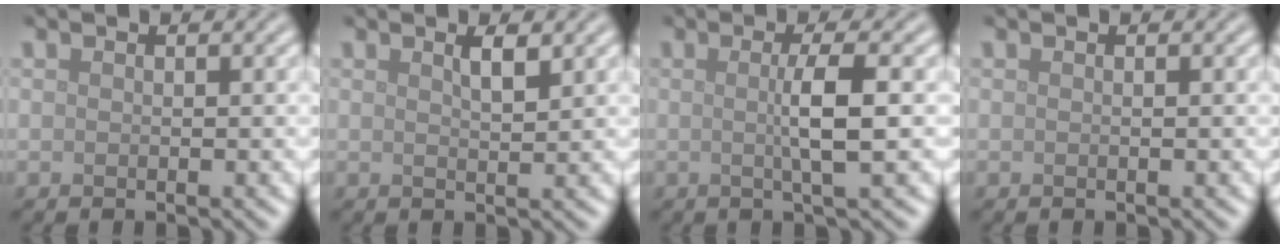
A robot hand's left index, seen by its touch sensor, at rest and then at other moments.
{"total": 1.6, "force": [1.0, 0.3, 1.3], "torque": [-0.021, 0.002, 0.015]}
{"total": 3.7, "force": [0.1, 0.6, 3.6], "torque": [-0.062, 0.000, -0.002]}
{"total": 0.0}